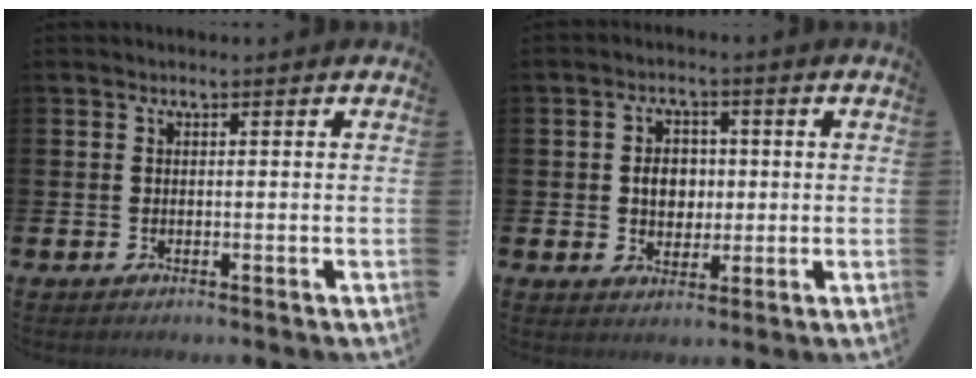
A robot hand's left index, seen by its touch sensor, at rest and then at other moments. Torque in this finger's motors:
{"motor_torque": [0.30, 0.07, 0.13, 0.10]}